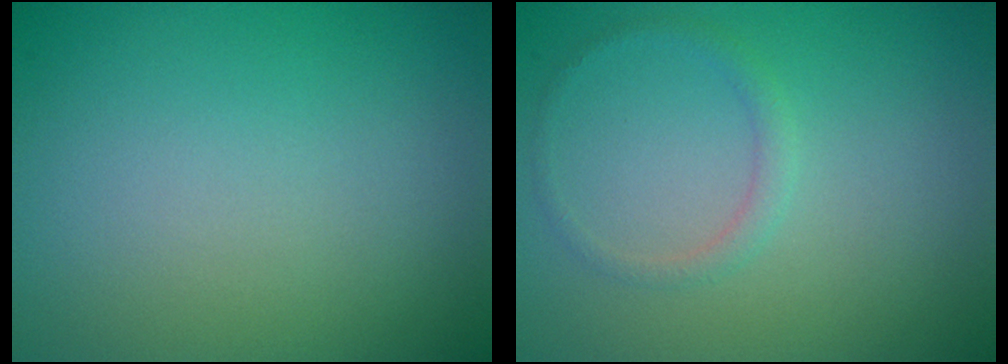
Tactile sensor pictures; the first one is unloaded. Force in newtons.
{"total": 1.0, "press": 1.0, "slide": 0.1}